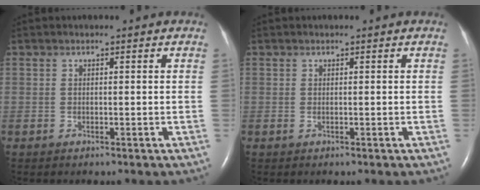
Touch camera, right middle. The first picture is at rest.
{"total": 0.0}